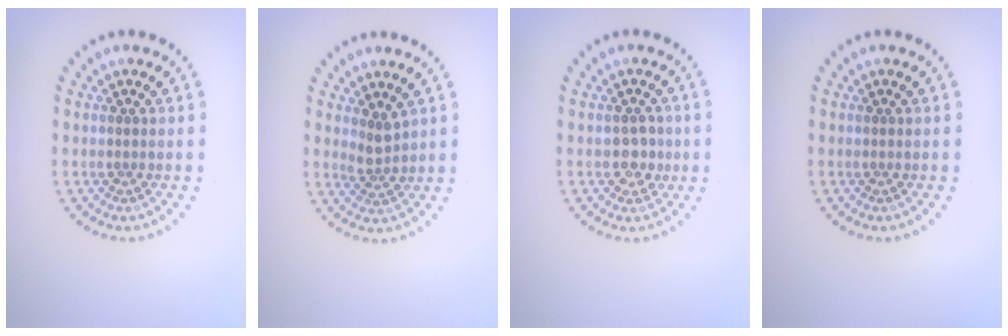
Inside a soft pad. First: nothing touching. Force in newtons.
{"total": 1.8, "press": 1.3, "slide": 1.3}
{"total": 1.9, "press": 1.8, "slide": 0.7}
{"total": 0.0}